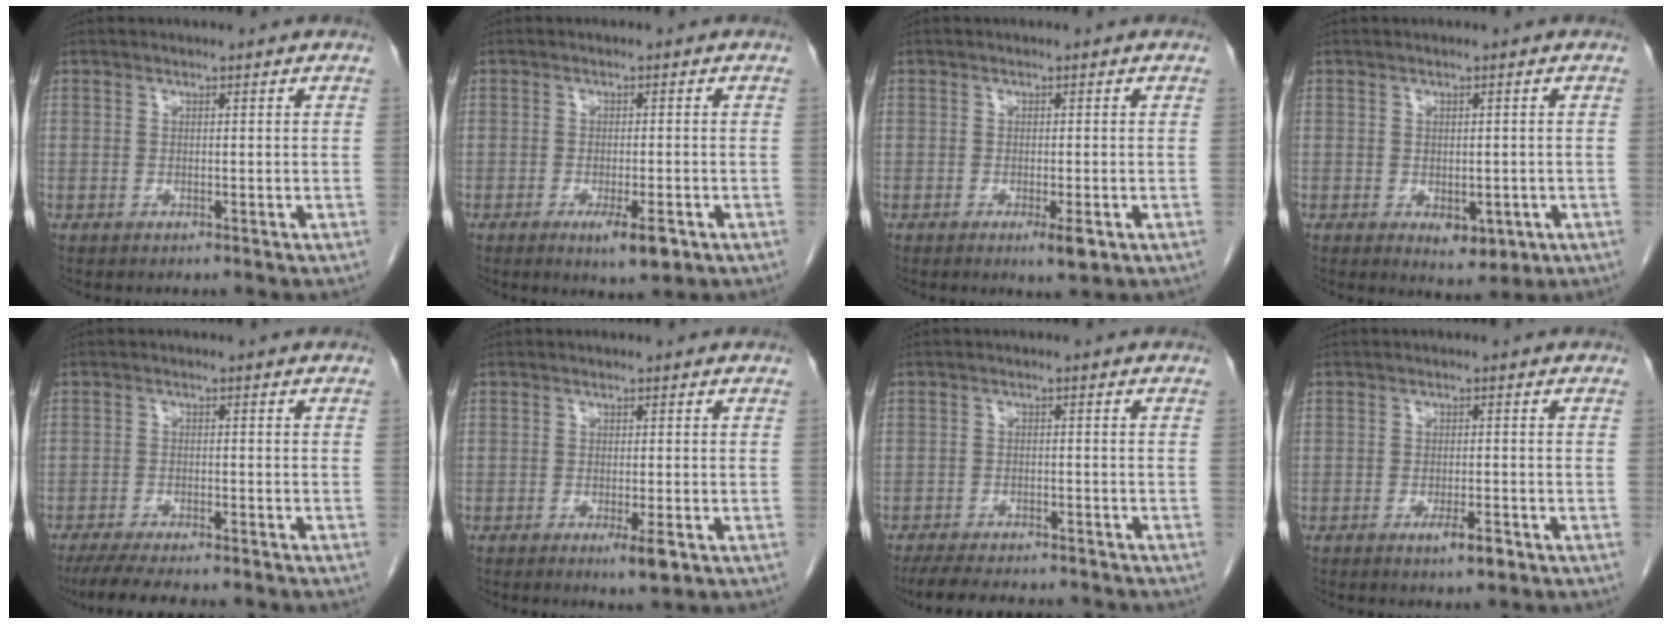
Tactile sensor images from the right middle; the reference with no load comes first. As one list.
[{"total": 4.6, "force": [-2.4, 0.9, 3.9], "torque": [-0.061, -0.007, -0.031]}, {"total": 2.4, "force": [-1.1, 0.4, 2.2], "torque": [-0.031, -0.005, -0.014]}, {"total": 4.0, "force": [-1.3, 2.2, 3.1], "torque": [-0.037, -0.005, -0.005]}, {"total": 10.1, "force": [-8.5, 1.6, 5.2], "torque": [-0.076, -0.015, -0.125]}, {"total": 2.9, "force": [-1.3, 0.3, 2.6], "torque": [-0.038, -0.007, -0.018]}, {"total": 11.0, "force": [-9.8, 2.3, 4.4], "torque": [-0.071, -0.008, -0.139]}, {"total": 3.1, "force": [-1.7, 0.6, 2.5], "torque": [-0.040, -0.002, -0.025]}]